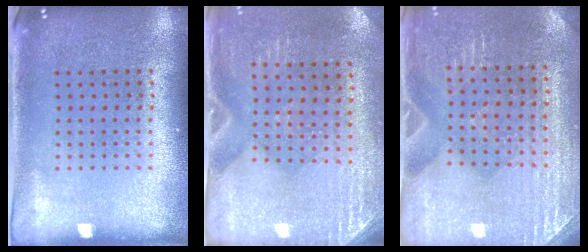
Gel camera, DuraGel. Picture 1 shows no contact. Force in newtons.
{"total": 2.9, "press": 2.5, "slide": 1.3}
{"total": 3.1, "press": 3.1, "slide": 0.1}